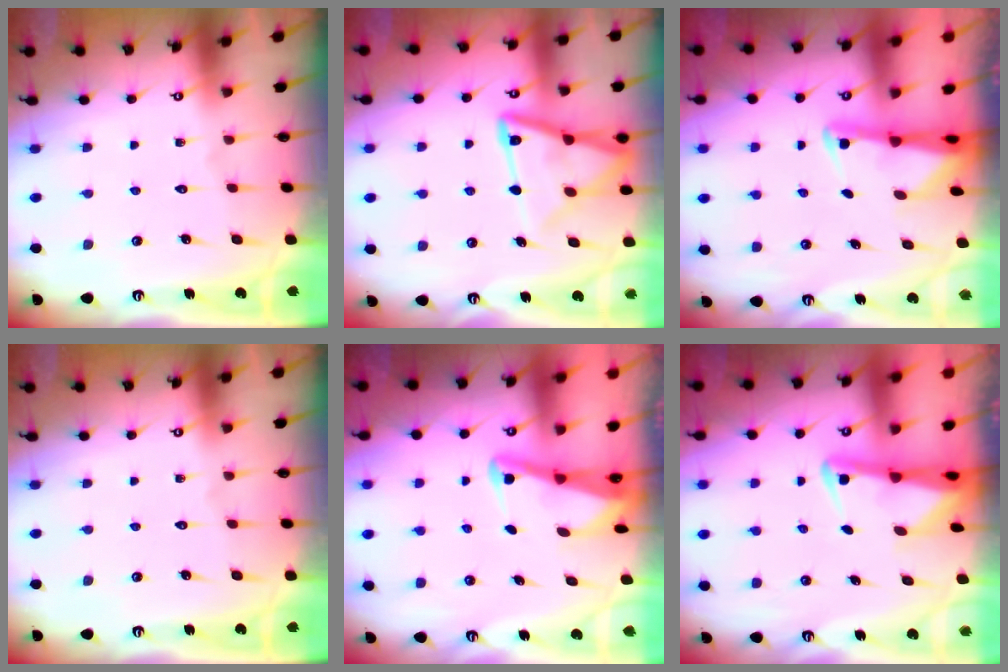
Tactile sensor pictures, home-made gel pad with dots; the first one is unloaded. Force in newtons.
{"total": 14.3, "press": 14.3, "slide": 1.2}
{"total": 2.3, "press": 2.2, "slide": 0.5}
{"total": 0.0}
{"total": 3.2, "press": 3.2, "slide": 0.3}
{"total": 2.7, "press": 2.6, "slide": 0.6}